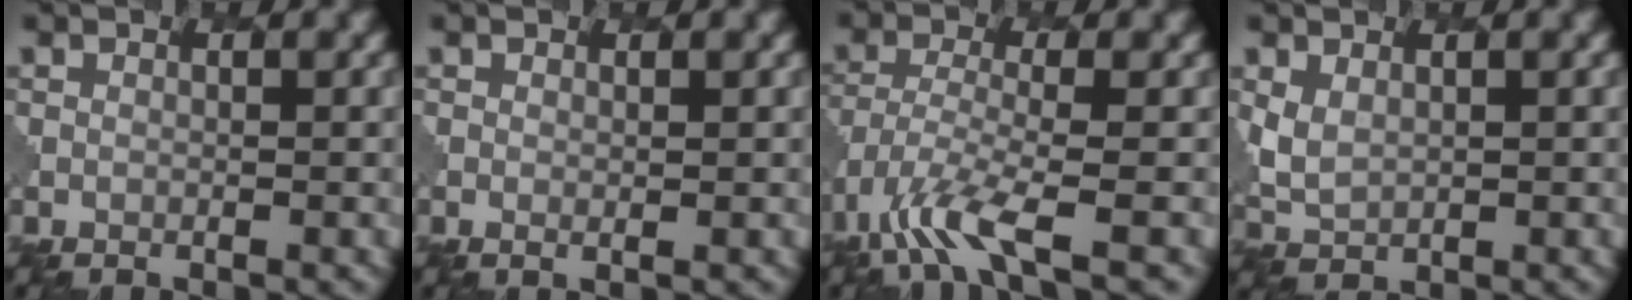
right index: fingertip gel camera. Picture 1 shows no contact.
{"total": 0.7, "force": [0.4, 0.2, 0.6], "torque": [-0.008, -0.003, 0.009]}
{"total": 5.7, "force": [-3.4, 1.4, 4.4], "torque": [-0.100, -0.015, -0.072]}
{"total": 2.6, "force": [1.1, 1.9, 1.4], "torque": [-0.041, -0.009, 0.028]}